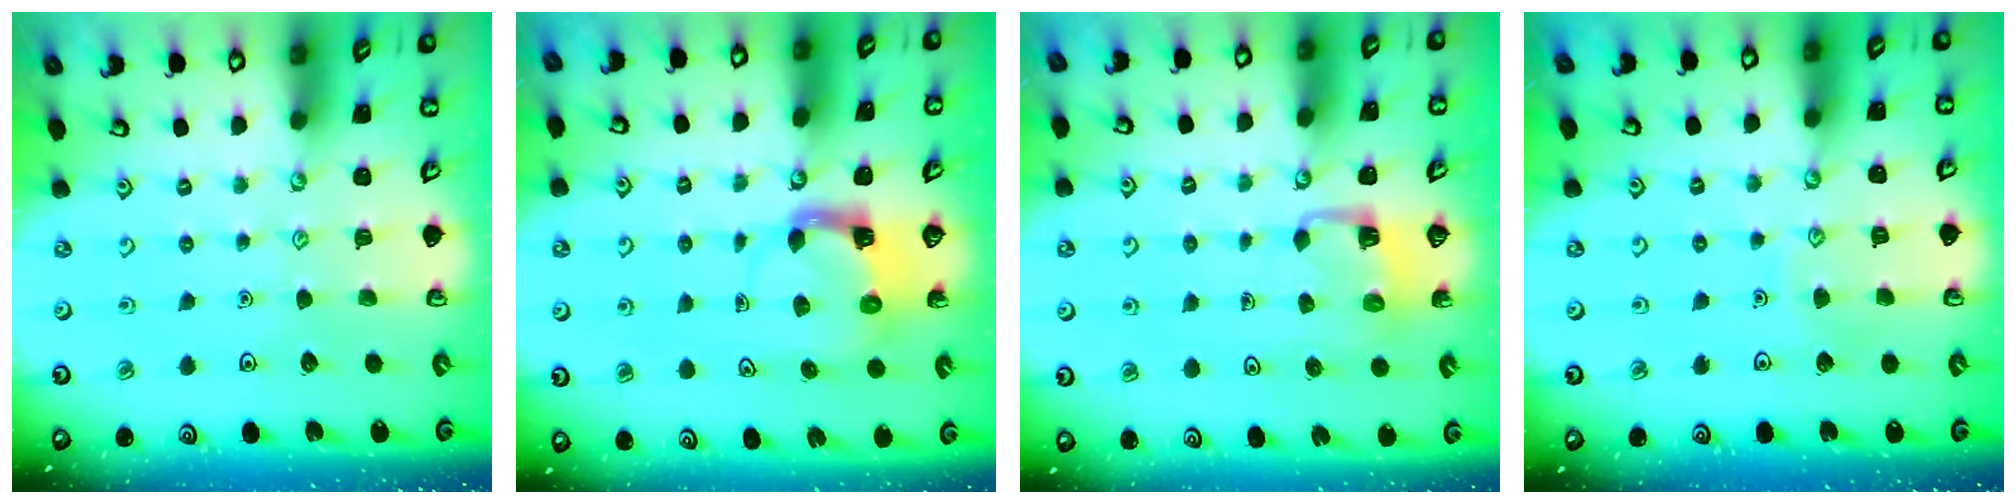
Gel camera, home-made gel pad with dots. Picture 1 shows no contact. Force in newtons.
{"total": 3.8, "press": 3.7, "slide": 0.6}
{"total": 3.8, "press": 3.8, "slide": 0.3}
{"total": 3.7, "press": 3.7, "slide": 0.3}